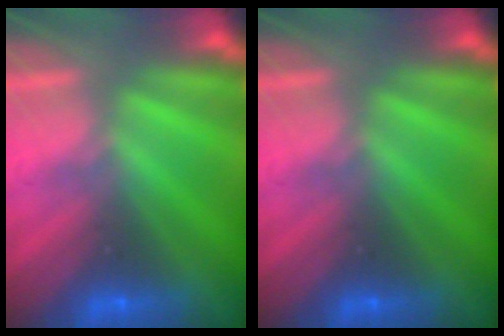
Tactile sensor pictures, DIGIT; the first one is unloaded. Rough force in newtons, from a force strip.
{"total": 0.0}